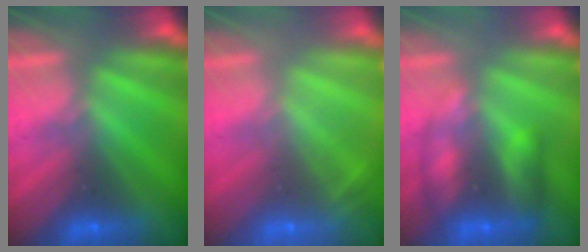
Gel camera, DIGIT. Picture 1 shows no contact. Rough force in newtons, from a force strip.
{"total": 2.0}
{"total": 2.4}